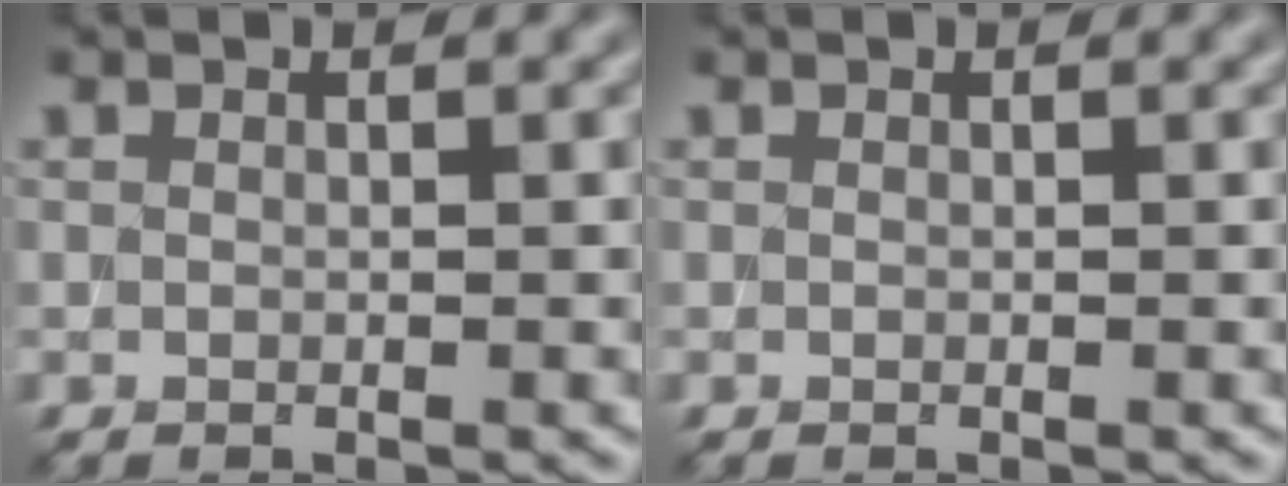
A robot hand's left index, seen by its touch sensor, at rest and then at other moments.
{"total": 0.0}